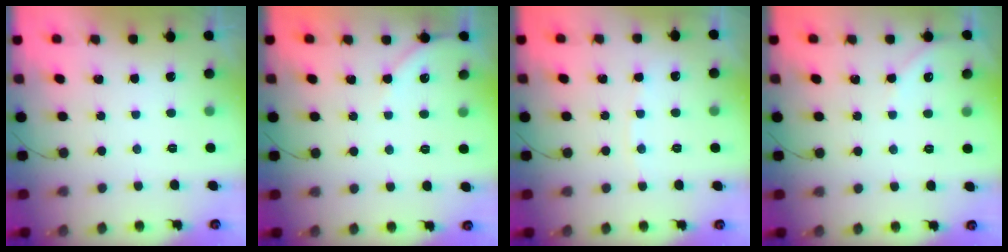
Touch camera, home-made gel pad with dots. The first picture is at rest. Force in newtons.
{"total": 4.7, "press": 4.7, "slide": 0.7}
{"total": 3.0, "press": 3.0, "slide": 0.4}
{"total": 2.3, "press": 2.3, "slide": 0.4}